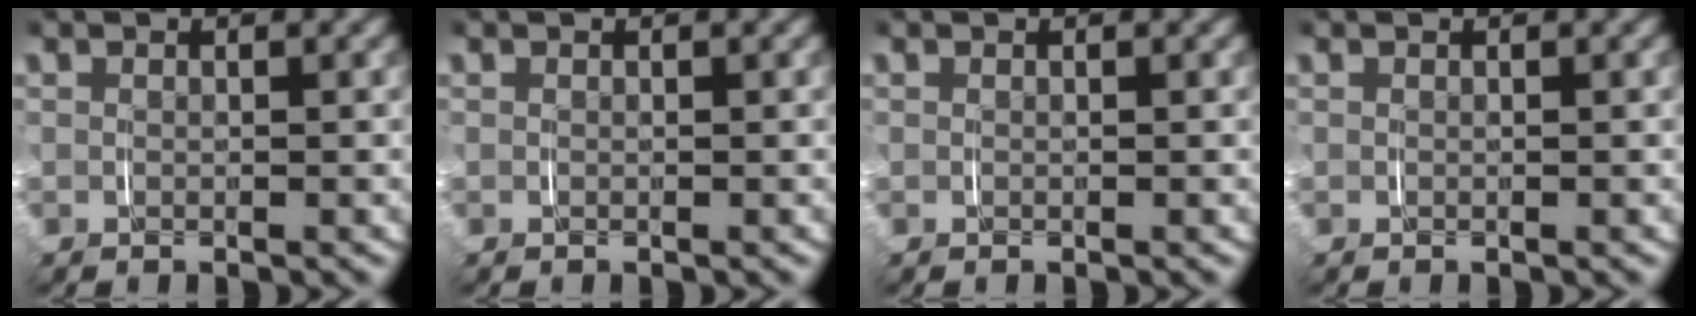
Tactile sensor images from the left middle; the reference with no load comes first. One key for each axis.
{"total": 0.0}
{"total": 0.0}
{"total": 0.0}